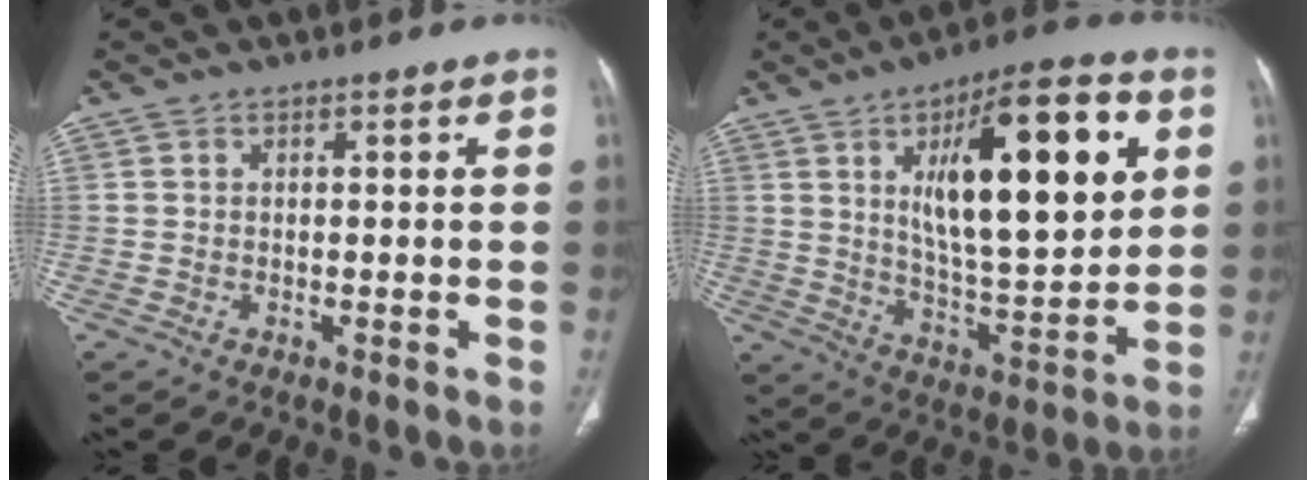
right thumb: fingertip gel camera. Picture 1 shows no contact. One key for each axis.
{"total": 24.6, "fx": 7.5, "fy": 8.6, "fz": 21.8, "tx": -0.302, "ty": -0.025, "tz": 0.117}